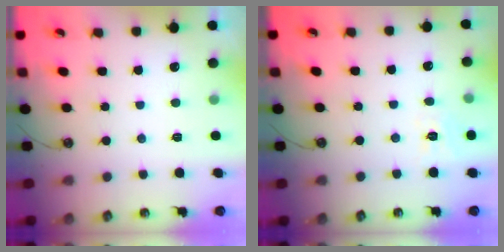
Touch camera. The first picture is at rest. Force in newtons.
{"total": 6.2, "press": 6.2, "slide": 0.7}